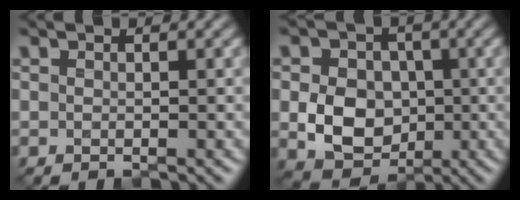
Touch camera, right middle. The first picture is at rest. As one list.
[{"total": 6.5, "force": [-0.6, 5.3, 3.7], "torque": [-0.065, -0.005, -0.018]}]